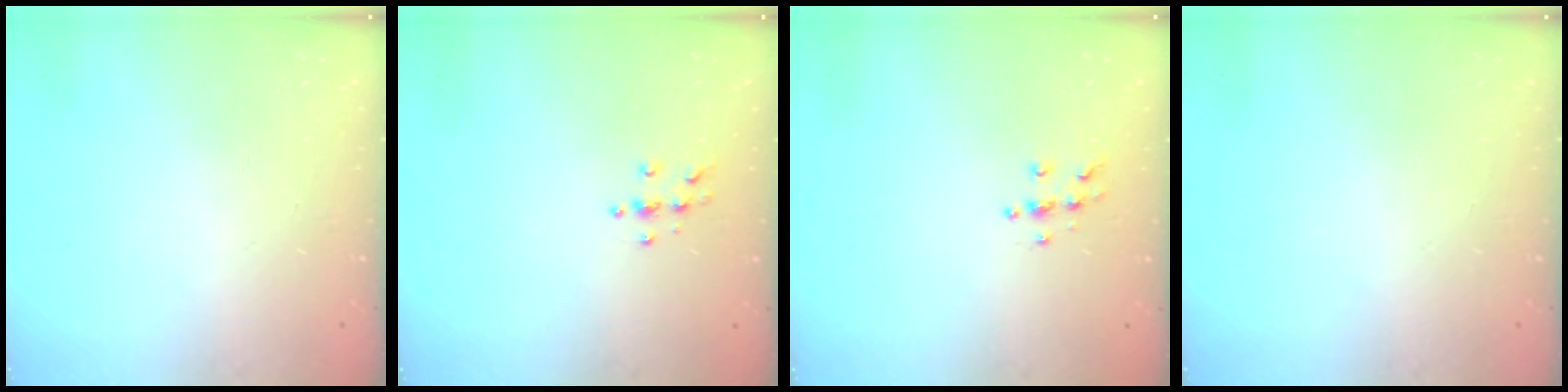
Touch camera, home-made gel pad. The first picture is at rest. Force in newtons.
{"total": 4.0, "press": 4.0, "slide": 0.4}
{"total": 5.4, "press": 5.4, "slide": 0.1}
{"total": 0.0}